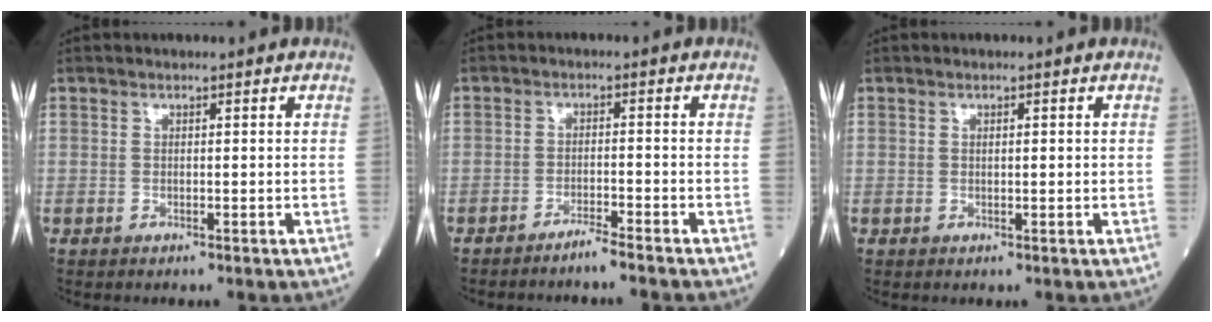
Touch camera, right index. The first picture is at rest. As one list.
[{"total": 2.5, "force": [-2.3, -0.6, 0.9], "torque": [-0.018, -0.003, -0.043]}, {"total": 0.6, "force": [0.1, 0.1, 0.6], "torque": [-0.013, 0.000, 0.004]}]